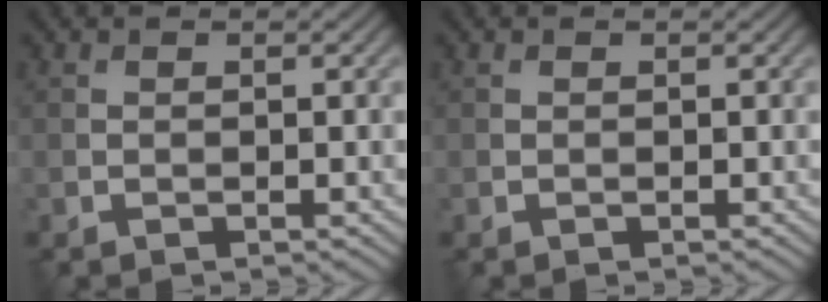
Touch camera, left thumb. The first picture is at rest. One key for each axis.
{"total": 0.0}